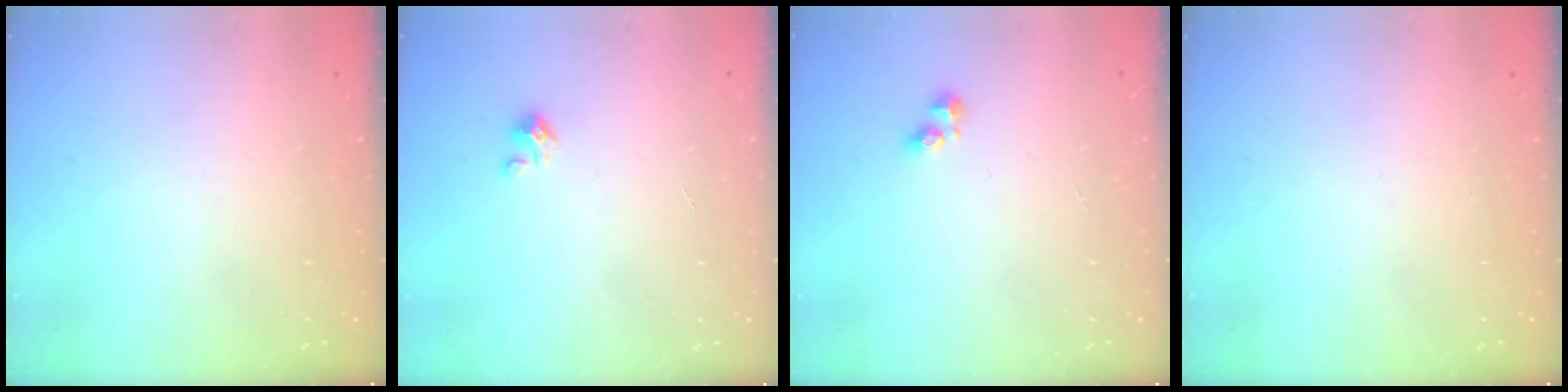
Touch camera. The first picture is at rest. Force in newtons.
{"total": 1.5, "press": 1.5, "slide": 0.1}
{"total": 2.5, "press": 2.5, "slide": 0.2}
{"total": 0.0}